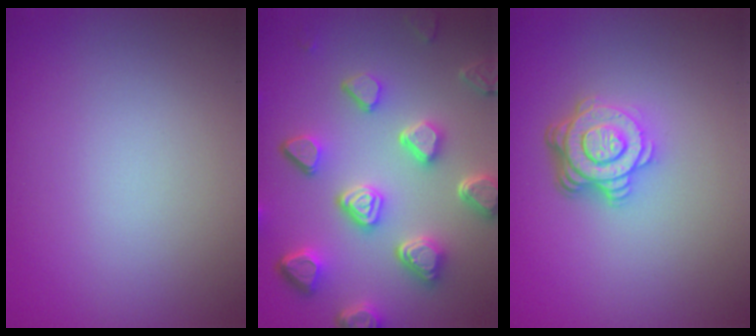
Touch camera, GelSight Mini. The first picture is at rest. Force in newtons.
{"total": 7.3, "press": 5.6, "slide": 4.7}
{"total": 4.7, "press": 3.4, "slide": 3.2}